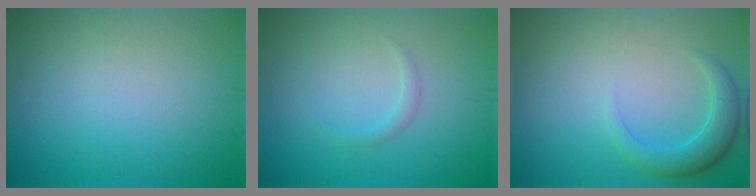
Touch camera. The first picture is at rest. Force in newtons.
{"total": 0.9, "press": 0.9, "slide": 0.0}
{"total": 3.0, "press": 3.0, "slide": 0.1}